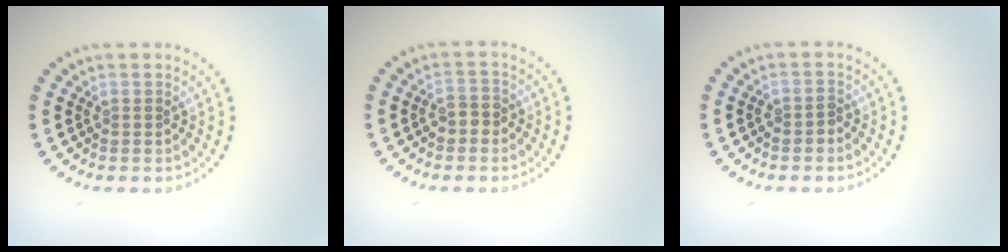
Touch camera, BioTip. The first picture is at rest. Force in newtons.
{"total": 1.7, "press": 1.6, "slide": 0.5}
{"total": 1.1, "press": 1.0, "slide": 0.5}